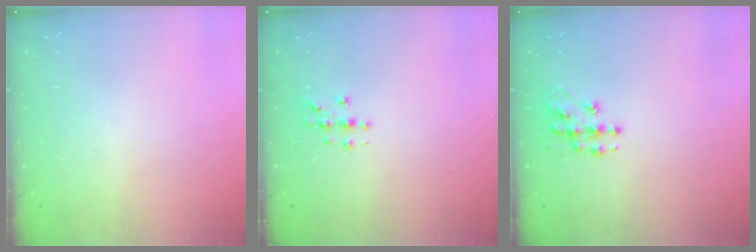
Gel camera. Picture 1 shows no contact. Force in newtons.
{"total": 2.9, "press": 2.9, "slide": 0.3}
{"total": 9.6, "press": 9.6, "slide": 0.5}